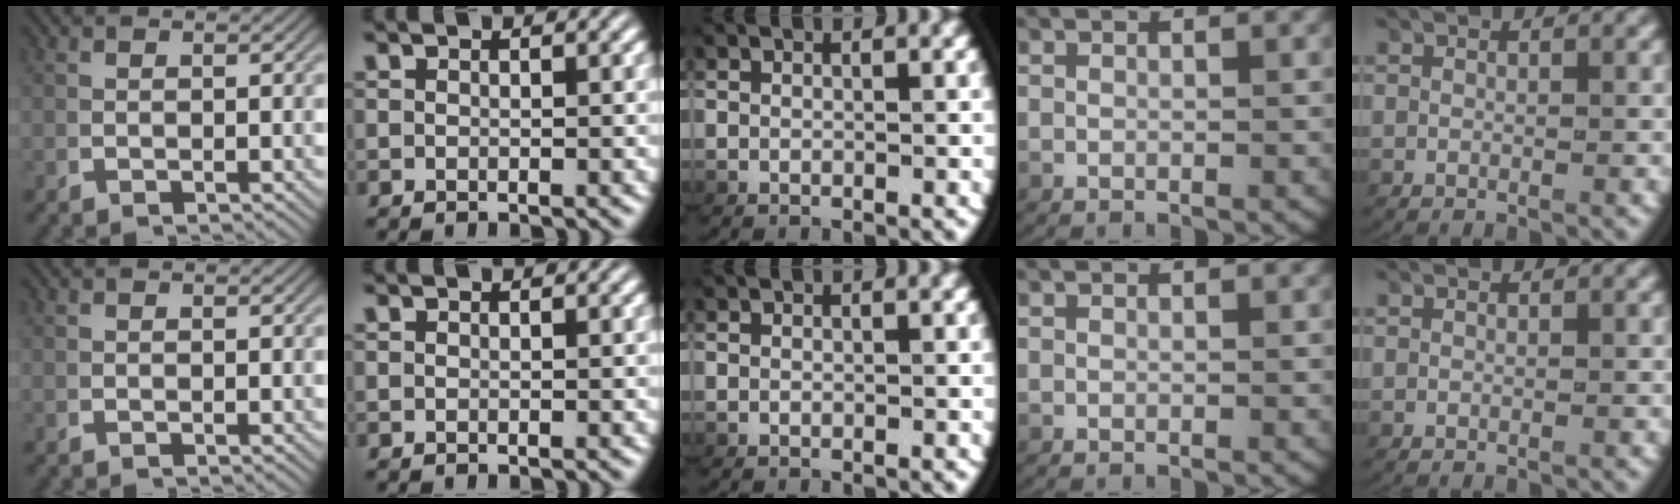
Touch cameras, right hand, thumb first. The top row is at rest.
{}